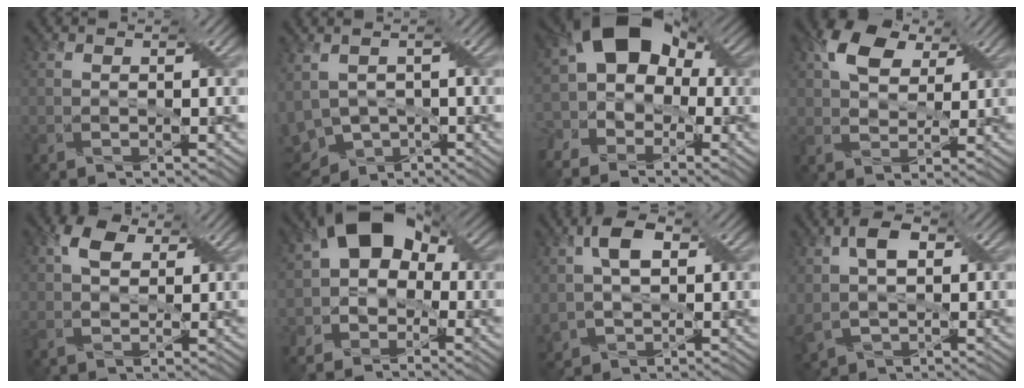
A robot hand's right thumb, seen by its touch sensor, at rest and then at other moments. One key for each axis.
{"total": 7.4, "fx": -2.7, "fy": 4.4, "fz": 5.3, "tx": -0.125, "ty": -0.014, "tz": -0.052}
{"total": 13.4, "fx": -1.7, "fy": 10.0, "fz": 8.7, "tx": -0.163, "ty": 0.003, "tz": -0.048}
{"total": 7.4, "fx": 3.8, "fy": 4.7, "fz": 4.2, "tx": -0.097, "ty": 0.006, "tz": 0.065}
{"total": 4.7, "fx": 2.2, "fy": 3.0, "fz": 2.8, "tx": -0.061, "ty": 0.003, "tz": 0.033}
{"total": 11.1, "fx": -0.2, "fy": 8.6, "fz": 7.1, "tx": -0.102, "ty": 0.018, "tz": -0.035}
{"total": 8.2, "fx": 1.8, "fy": 5.4, "fz": 5.9, "tx": -0.132, "ty": 0.004, "tz": 0.026}
{"total": 7.2, "fx": 1.6, "fy": 4.6, "fz": 5.3, "tx": -0.122, "ty": 0.003, "tz": 0.022}